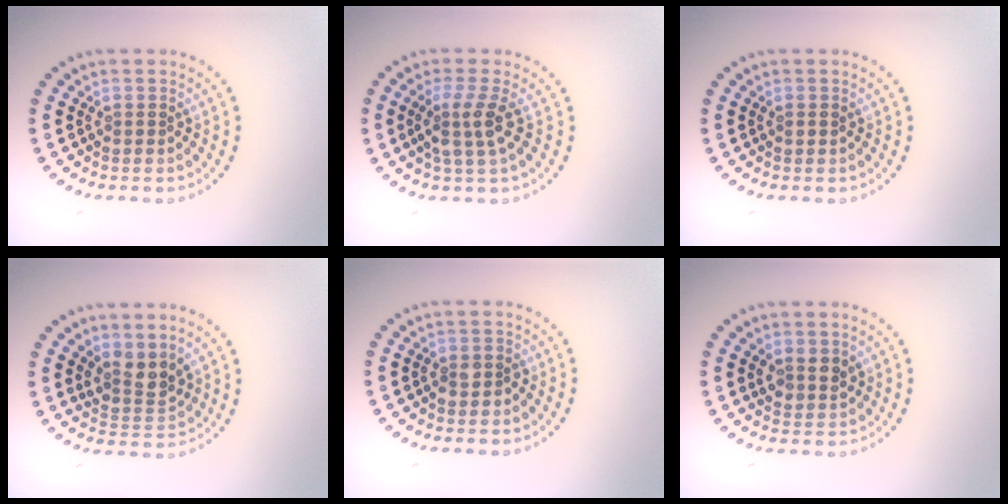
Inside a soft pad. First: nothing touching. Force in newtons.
{"total": 2.9, "press": 2.3, "slide": 1.7}
{"total": 0.6, "press": 0.6, "slide": 0.1}
{"total": 2.5, "press": 1.9, "slide": 1.6}
{"total": 1.4, "press": 1.3, "slide": 0.6}
{"total": 1.8, "press": 1.6, "slide": 0.7}